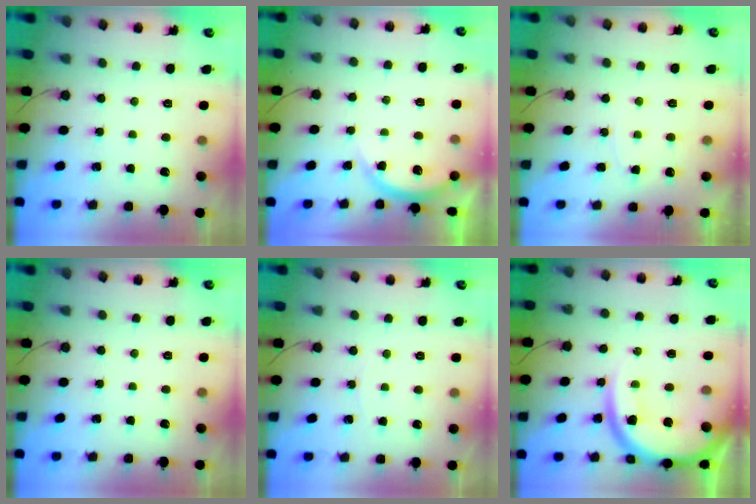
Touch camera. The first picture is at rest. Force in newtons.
{"total": 3.8, "press": 3.8, "slide": 0.2}
{"total": 5.7, "press": 5.6, "slide": 0.6}
{"total": 0.0}
{"total": 3.9, "press": 3.1, "slide": 2.3}
{"total": 16.2, "press": 16.1, "slide": 1.8}